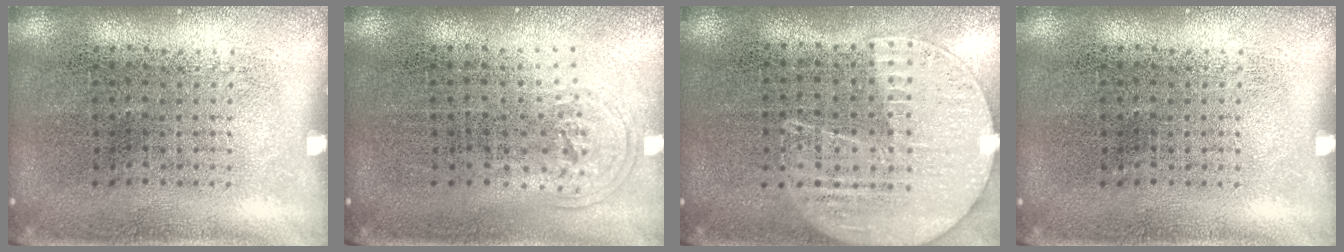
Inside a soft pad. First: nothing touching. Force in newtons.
{"total": 0.8, "press": 0.6, "slide": 0.6}
{"total": 1.1, "press": 1.1, "slide": 0.4}
{"total": 0.0}